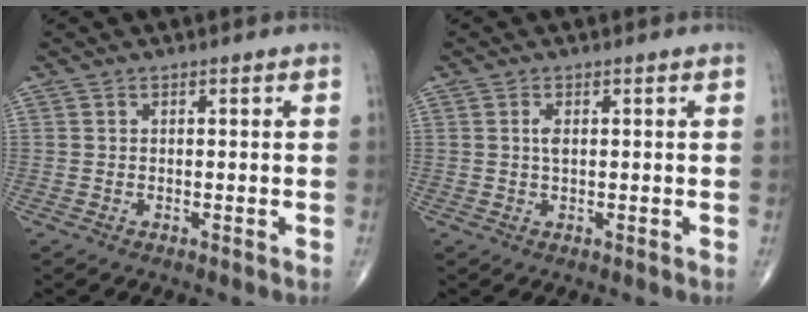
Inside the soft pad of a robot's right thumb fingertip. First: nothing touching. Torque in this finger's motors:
{"motor_torque": [0.59, 0.47, 0.26, 0.11, 0.00]}